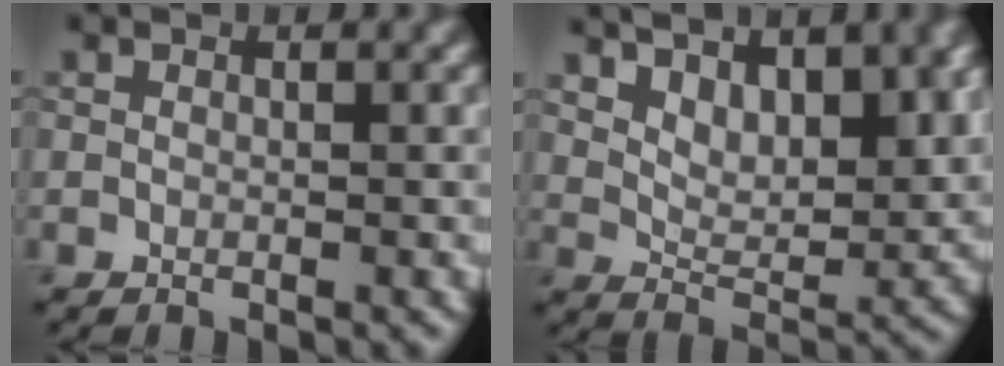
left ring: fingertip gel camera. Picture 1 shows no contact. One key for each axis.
{"total": 7.4, "fx": 4.6, "fy": 3.2, "fz": 4.8, "tx": -0.068, "ty": 0.004, "tz": 0.071}